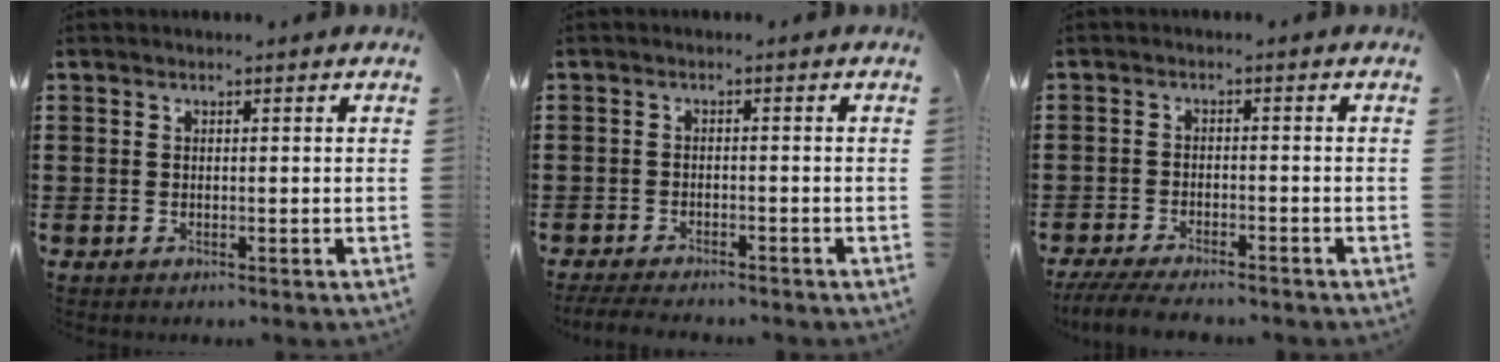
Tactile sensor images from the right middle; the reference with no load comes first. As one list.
[{"total": 2.3, "force": [-2.3, 0.2, 0.5], "torque": [-0.017, -0.003, -0.049]}, {"total": 3.9, "force": [-3.7, 0.2, 1.2], "torque": [-0.034, -0.008, -0.077]}]